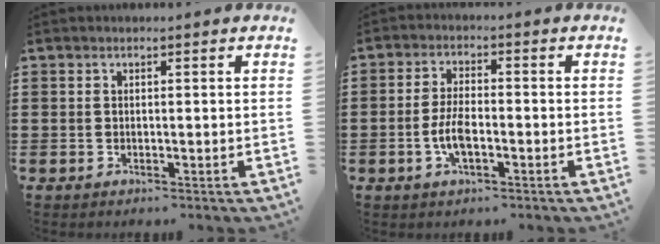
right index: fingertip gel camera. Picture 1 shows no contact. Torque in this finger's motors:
{"motor_torque": [2.14, 0.00, 0.26, 0.13]}